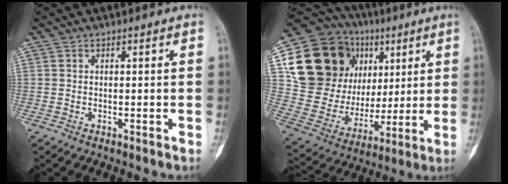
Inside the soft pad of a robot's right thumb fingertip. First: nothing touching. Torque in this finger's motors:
{"motor_torque": [0.96, 1.17, 0.22, -0.10, 0.13]}